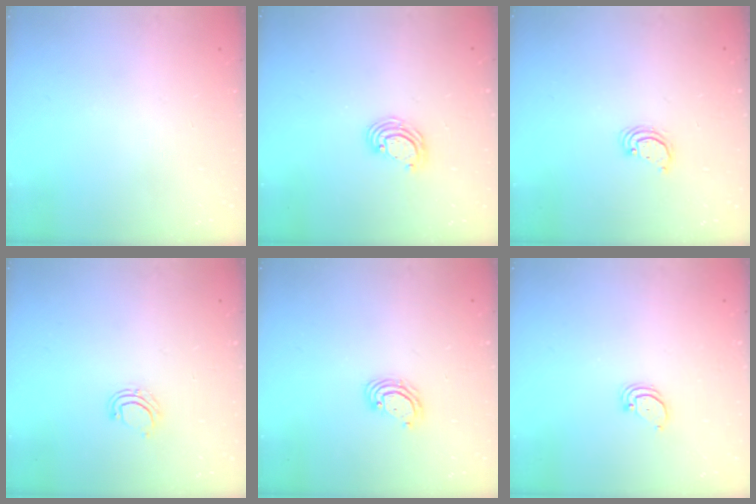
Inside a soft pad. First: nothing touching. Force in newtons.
{"total": 5.5, "press": 5.5, "slide": 0.2}
{"total": 2.7, "press": 2.7, "slide": 0.2}
{"total": 5.0, "press": 4.9, "slide": 1.0}
{"total": 4.9, "press": 4.9, "slide": 0.4}
{"total": 2.0, "press": 2.0, "slide": 0.2}